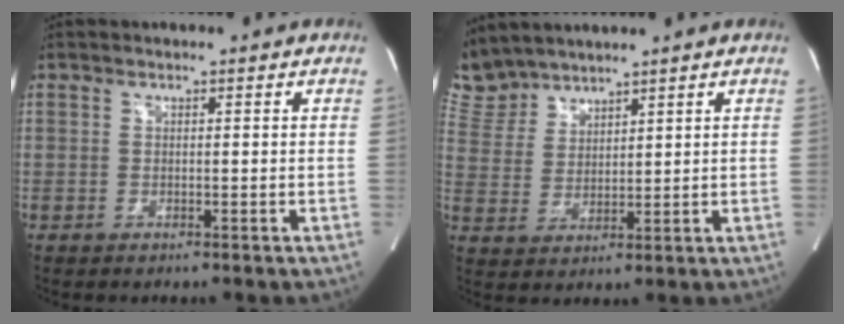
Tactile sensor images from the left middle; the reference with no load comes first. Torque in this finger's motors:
{"motor_torque": [0.10, -0.33, 0.28, 0.14]}